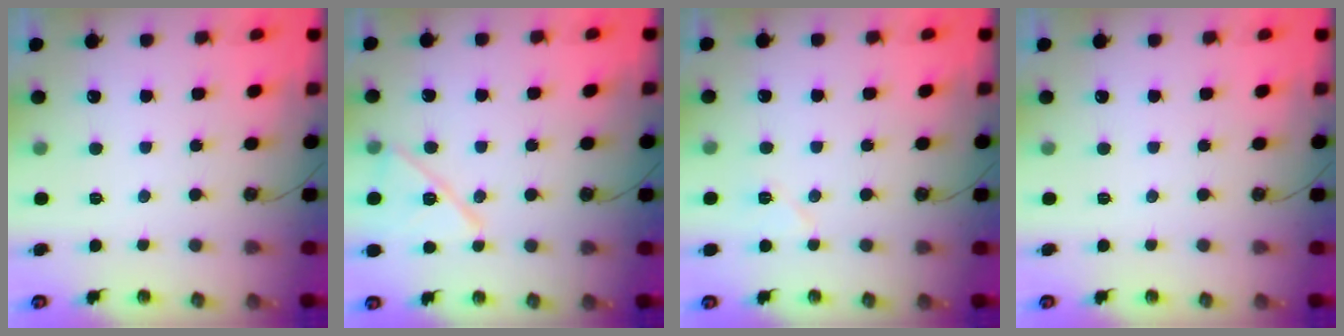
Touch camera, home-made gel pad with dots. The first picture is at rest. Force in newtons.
{"total": 13.1, "press": 13.1, "slide": 0.6}
{"total": 6.3, "press": 6.3, "slide": 0.7}
{"total": 0.0}